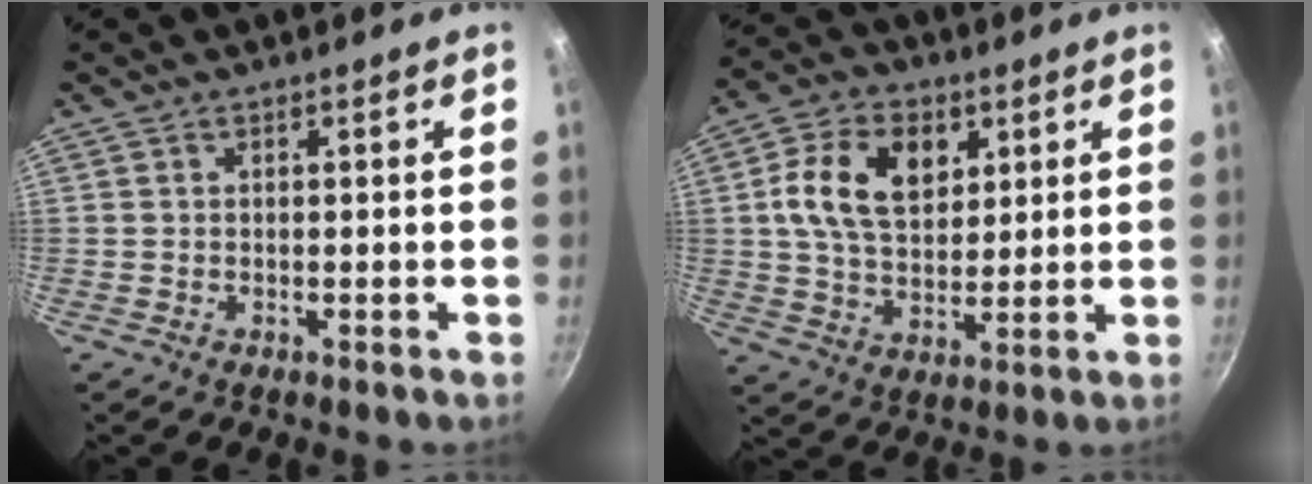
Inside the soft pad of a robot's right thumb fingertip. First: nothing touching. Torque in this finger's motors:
{"motor_torque": [-0.39, 0.63, 0.52, -0.36, 0.22]}